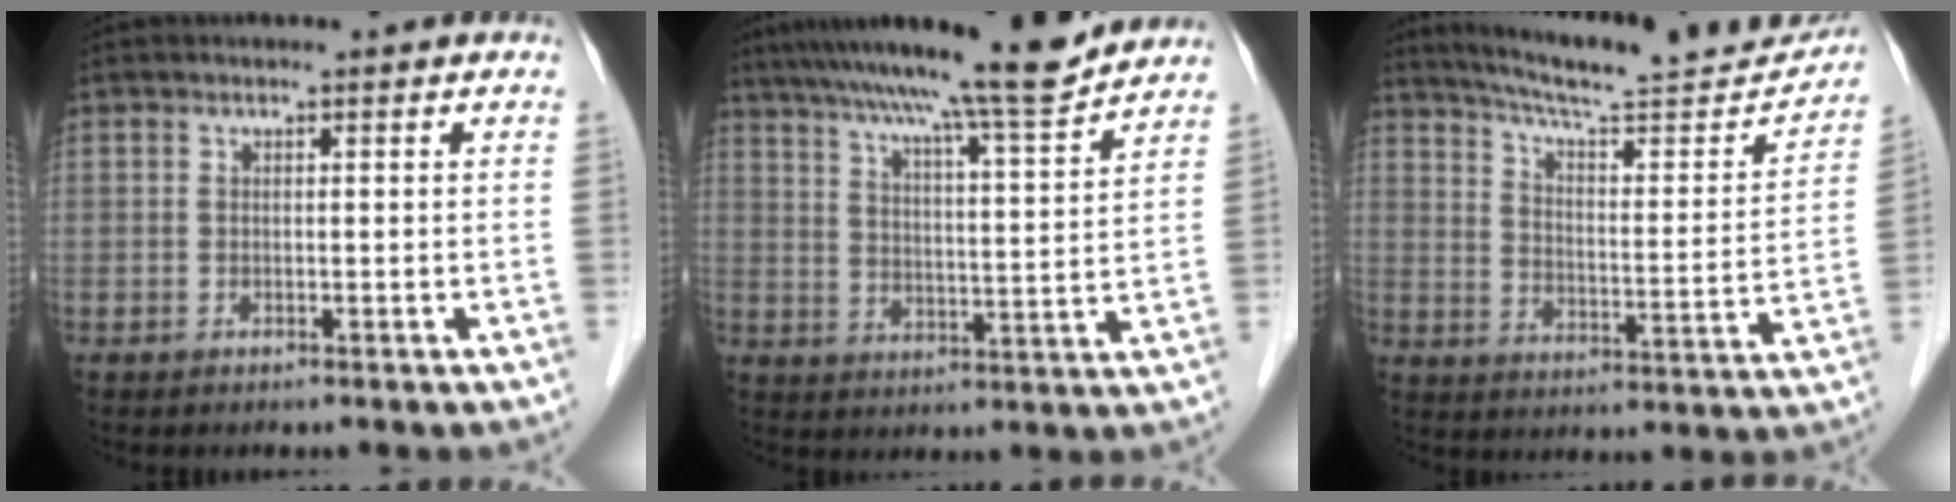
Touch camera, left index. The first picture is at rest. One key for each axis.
{"total": 15.2, "fx": 13.1, "fy": -0.6, "fz": 7.7, "tx": -0.123, "ty": 0.004, "tz": 0.192}
{"total": 21.0, "fx": 19.6, "fy": 1.8, "fz": 7.4, "tx": -0.110, "ty": -0.037, "tz": 0.269}